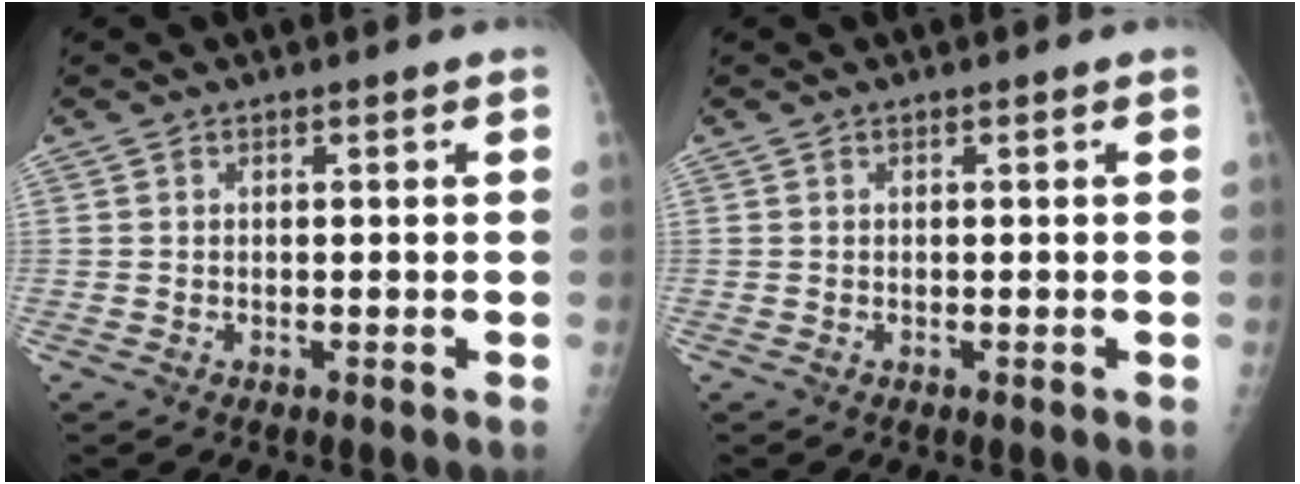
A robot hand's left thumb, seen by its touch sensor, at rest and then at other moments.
{"total": 0.0}